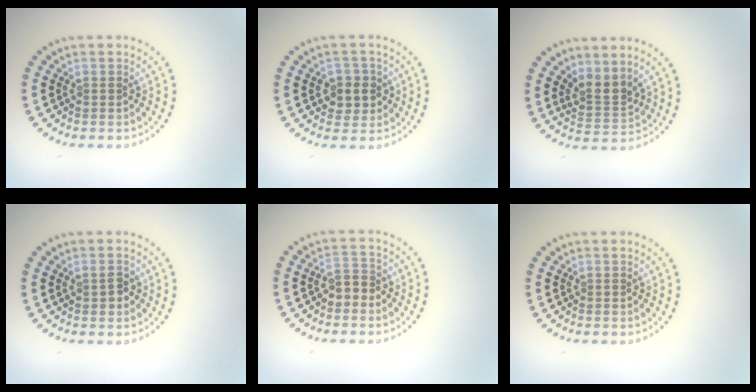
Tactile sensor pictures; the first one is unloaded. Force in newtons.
{"total": 2.8, "press": 2.6, "slide": 0.9}
{"total": 2.6, "press": 1.9, "slide": 1.8}
{"total": 1.5, "press": 1.5, "slide": 0.1}
{"total": 2.0, "press": 1.9, "slide": 0.6}
{"total": 0.0}